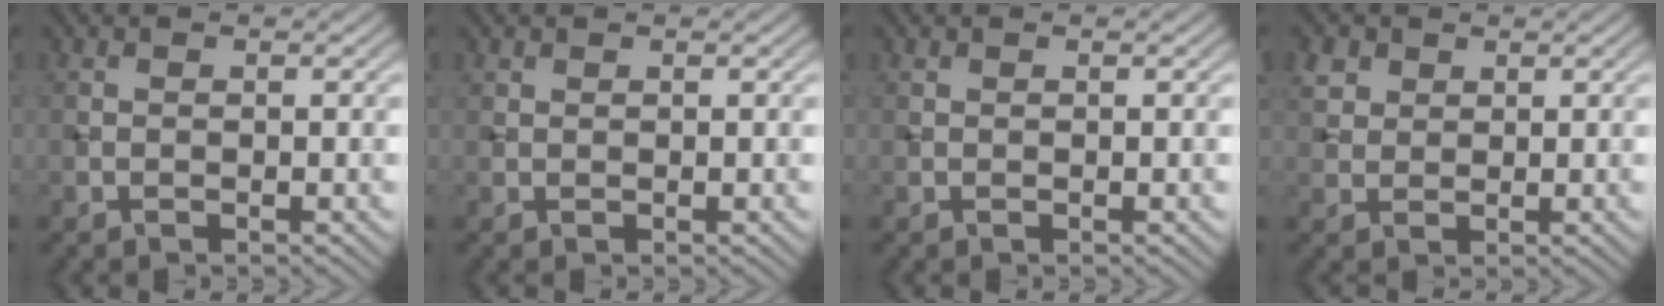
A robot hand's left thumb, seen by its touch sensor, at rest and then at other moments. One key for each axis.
{"total": 0.6, "fx": 0.5, "fy": 0.3, "fz": 0.1, "tx": -0.001, "ty": 0.000, "tz": 0.012}
{"total": 0.0}
{"total": 2.8, "fx": 1.5, "fy": 2.1, "fz": 1.0, "tx": -0.033, "ty": 0.002, "tz": 0.035}